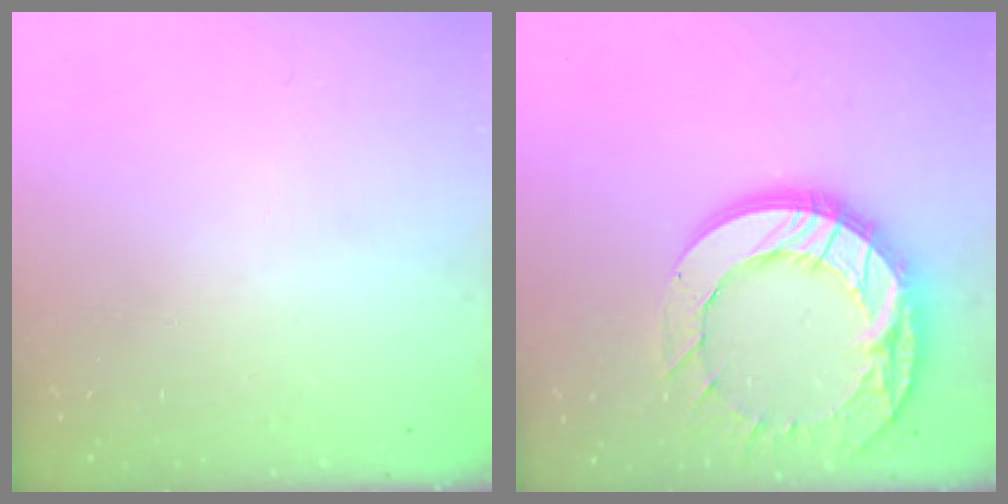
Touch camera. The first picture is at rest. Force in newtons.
{"total": 20.9, "press": 20.8, "slide": 1.9}